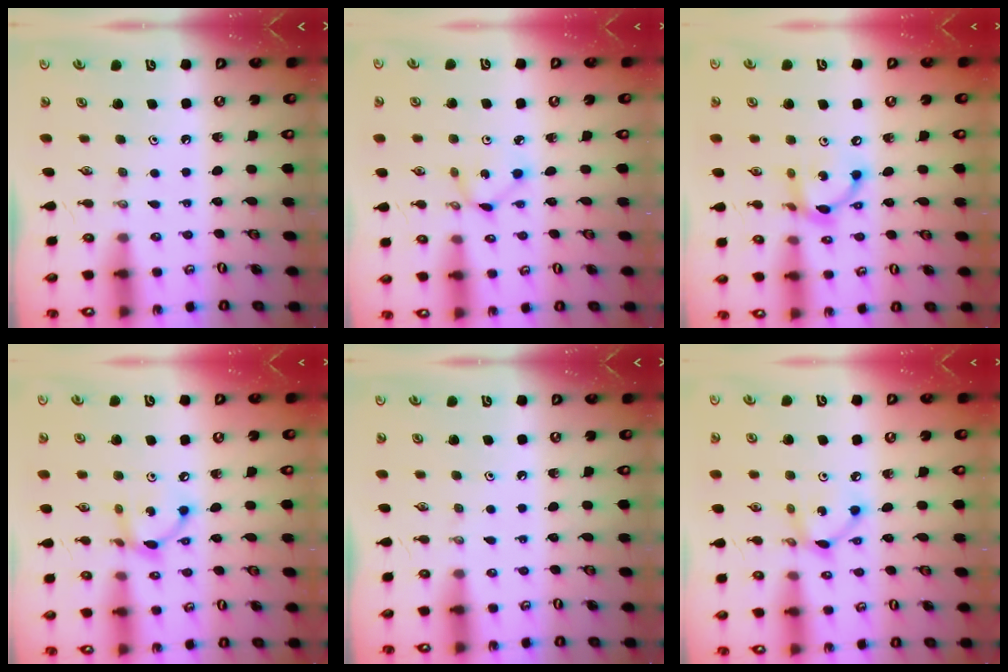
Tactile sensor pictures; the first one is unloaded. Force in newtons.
{"total": 2.3, "press": 2.3, "slide": 0.1}
{"total": 11.1, "press": 11.1, "slide": 0.7}
{"total": 8.6, "press": 8.6, "slide": 0.4}
{"total": 0.0}
{"total": 6.0, "press": 6.0, "slide": 0.2}